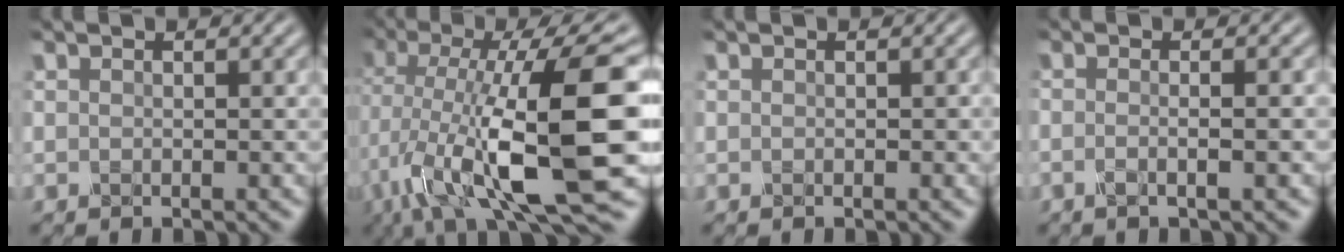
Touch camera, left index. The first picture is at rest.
{"total": 14.5, "force": [-3.0, 4.1, 13.6], "torque": [-0.246, -0.009, -0.053]}
{"total": 0.0}
{"total": 1.8, "force": [-0.8, 0.3, 1.6], "torque": [-0.020, -0.003, -0.028]}